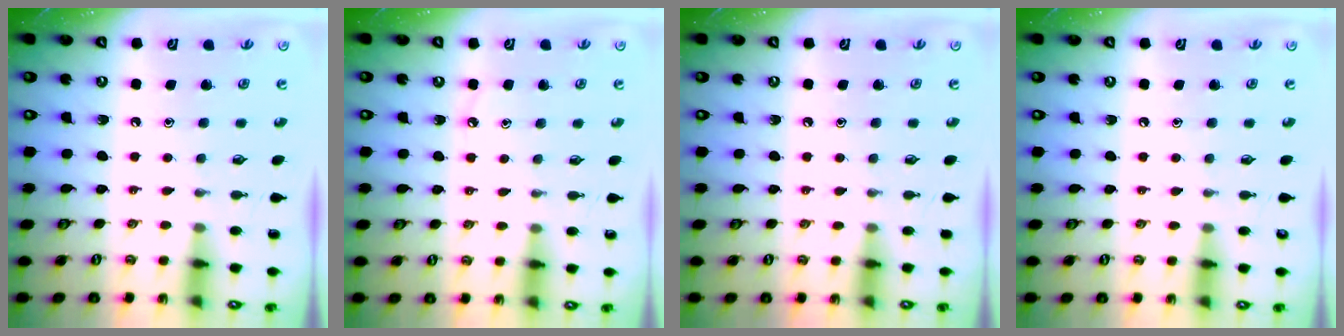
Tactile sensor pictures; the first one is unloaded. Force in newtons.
{"total": 2.7, "press": 2.7, "slide": 0.4}
{"total": 4.3, "press": 4.3, "slide": 0.6}
{"total": 3.9, "press": 3.9, "slide": 0.6}